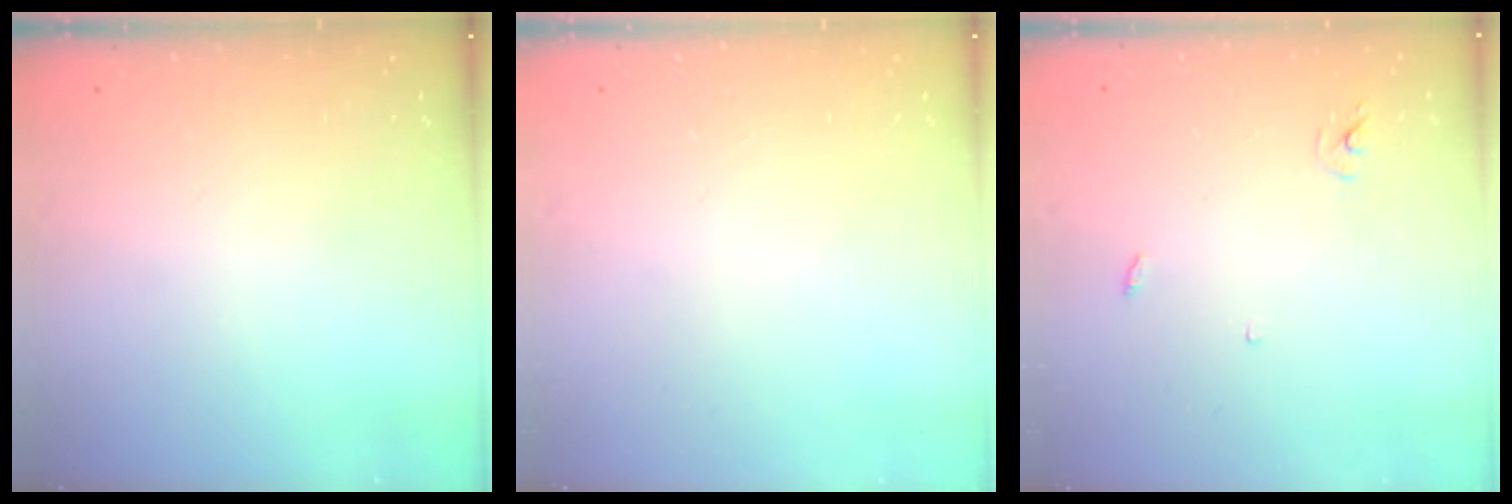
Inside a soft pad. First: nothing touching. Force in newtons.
{"total": 0.0}
{"total": 2.4, "press": 2.4, "slide": 0.2}